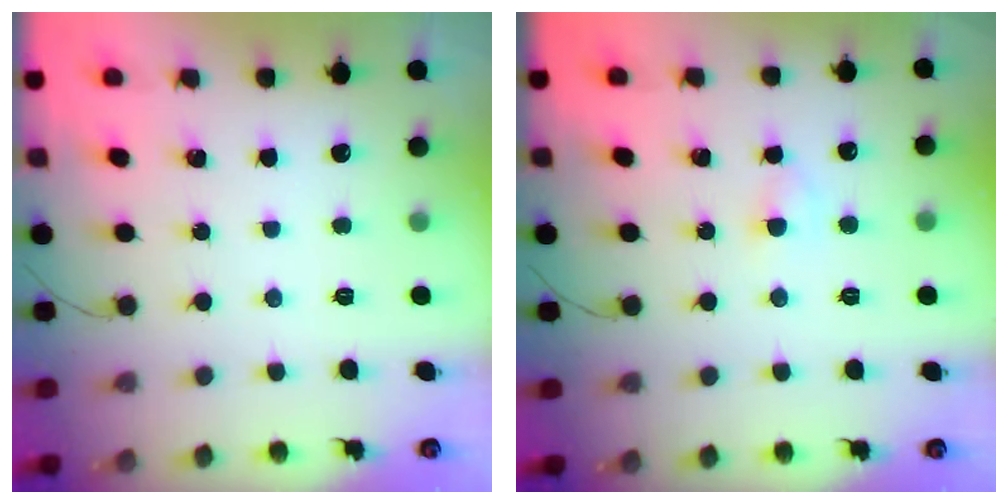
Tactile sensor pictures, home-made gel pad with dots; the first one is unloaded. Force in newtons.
{"total": 2.7, "press": 2.6, "slide": 1.0}